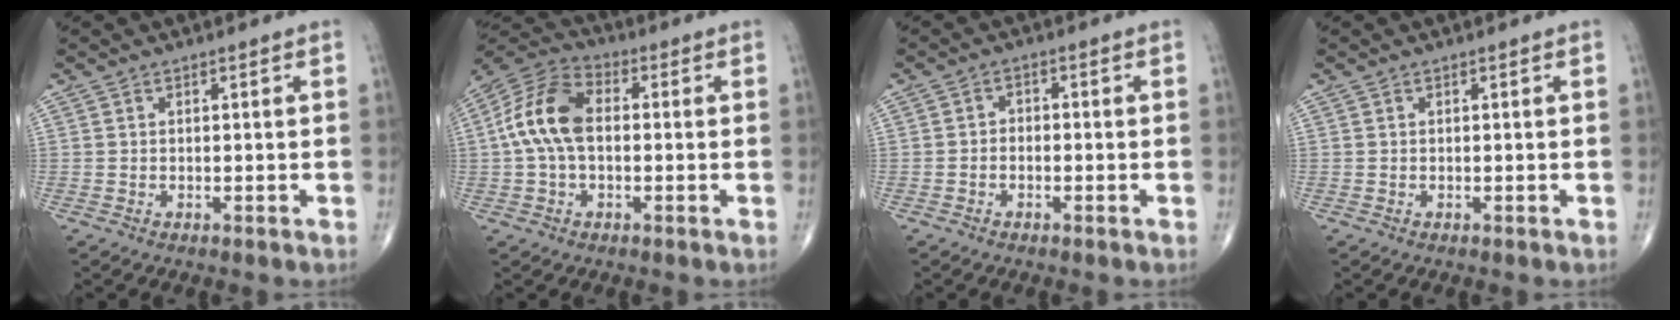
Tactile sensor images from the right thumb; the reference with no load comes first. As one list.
[{"total": 12.0, "force": [0.4, 7.3, 9.5], "torque": [-0.191, 0.032, -0.003]}, {"total": 1.7, "force": [-0.7, 1.3, 0.9], "torque": [-0.007, 0.010, -0.017]}, {"total": 0.0}]